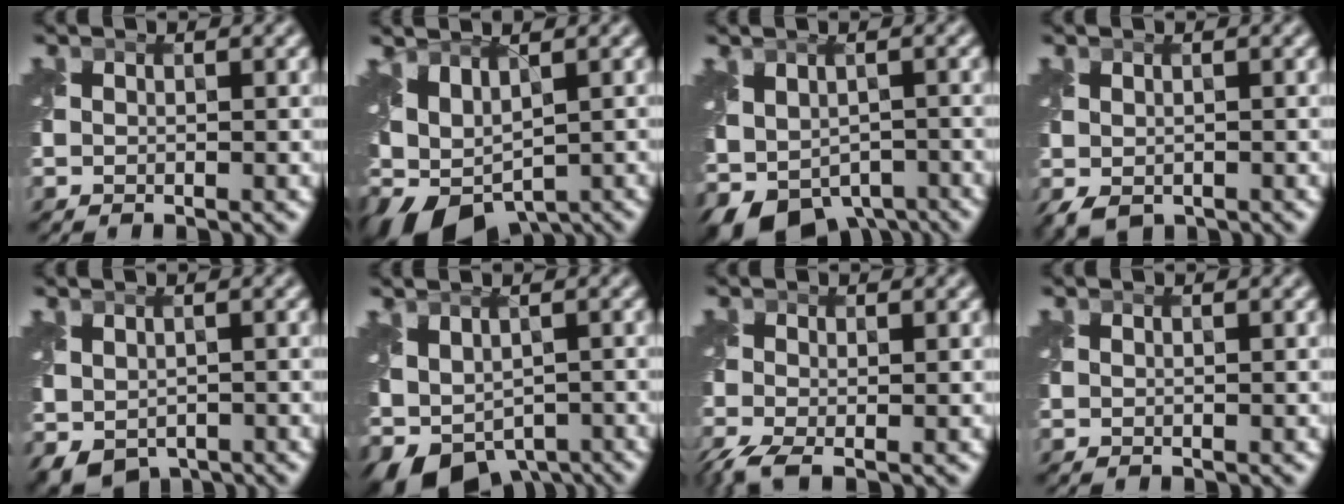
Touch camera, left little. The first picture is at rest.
{"total": 8.1, "force": [-3.2, 4.0, 6.3], "torque": [-0.125, -0.010, -0.055]}
{"total": 7.5, "force": [-4.2, 4.5, 4.4], "torque": [-0.076, -0.030, -0.055]}
{"total": 1.9, "force": [-1.0, 1.2, 1.2], "torque": [-0.029, -0.010, -0.012]}
{"total": 3.8, "force": [-1.6, 2.5, 2.3], "torque": [-0.048, -0.011, -0.024]}
{"total": 7.3, "force": [-3.6, 4.2, 4.8], "torque": [-0.089, -0.024, -0.042]}
{"total": 3.6, "force": [-2.3, 1.1, 2.6], "torque": [-0.067, -0.015, -0.052]}
{"total": 0.0}